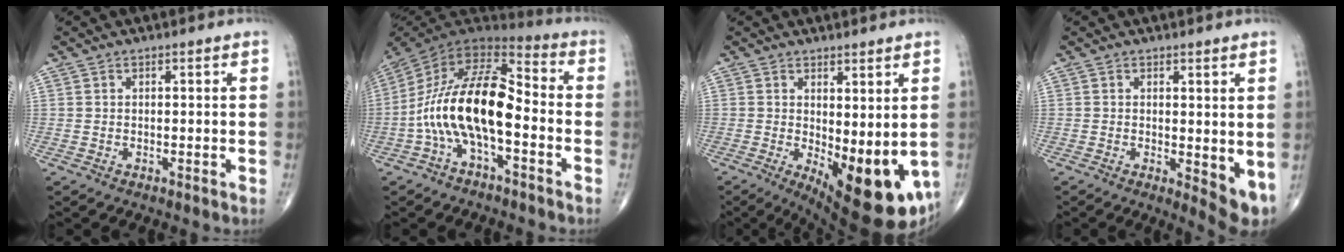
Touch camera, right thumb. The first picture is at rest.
{"total": 17.7, "force": [-3.8, 7.8, 15.4], "torque": [-0.281, 0.061, -0.078]}
{"total": 14.3, "force": [-2.0, 5.4, 13.1], "torque": [-0.173, -0.032, -0.010]}
{"total": 6.0, "force": [0.0, 2.1, 5.6], "torque": [-0.069, -0.016, 0.004]}